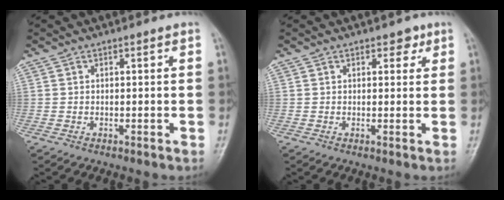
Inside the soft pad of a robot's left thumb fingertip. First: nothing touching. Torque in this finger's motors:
{"motor_torque": [-0.15, -0.05, -0.16, -0.24, -0.03]}